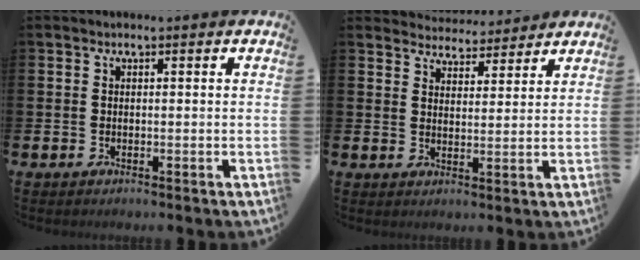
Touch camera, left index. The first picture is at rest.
{"total": 4.2, "force": [4.1, 0.7, -0.6], "torque": [-0.003, -0.032, 0.074]}